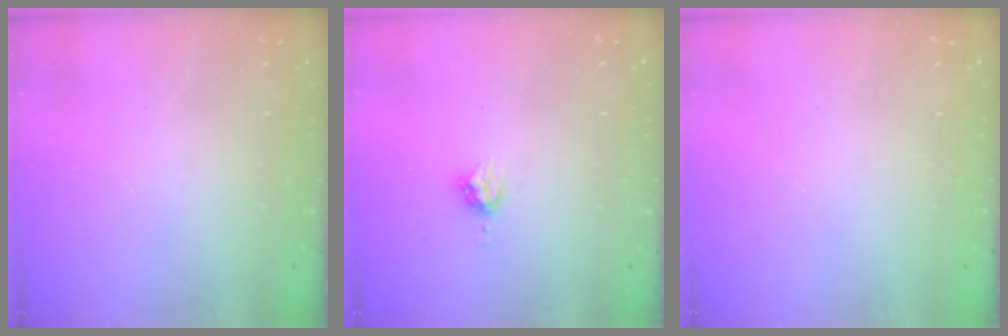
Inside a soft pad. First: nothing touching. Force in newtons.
{"total": 4.5, "press": 4.5, "slide": 0.0}
{"total": 0.0}